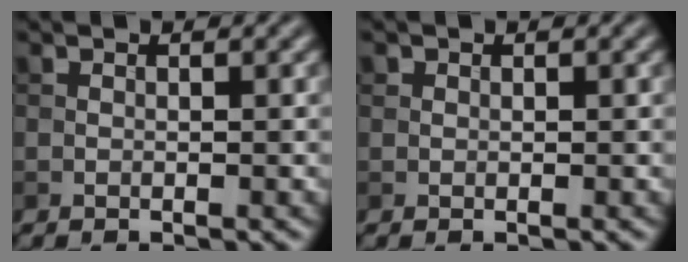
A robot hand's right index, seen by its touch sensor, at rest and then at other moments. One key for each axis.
{"total": 0.5, "fx": 0.2, "fy": 0.5, "fz": 0.0, "tx": 0.004, "ty": -0.001, "tz": 0.003}